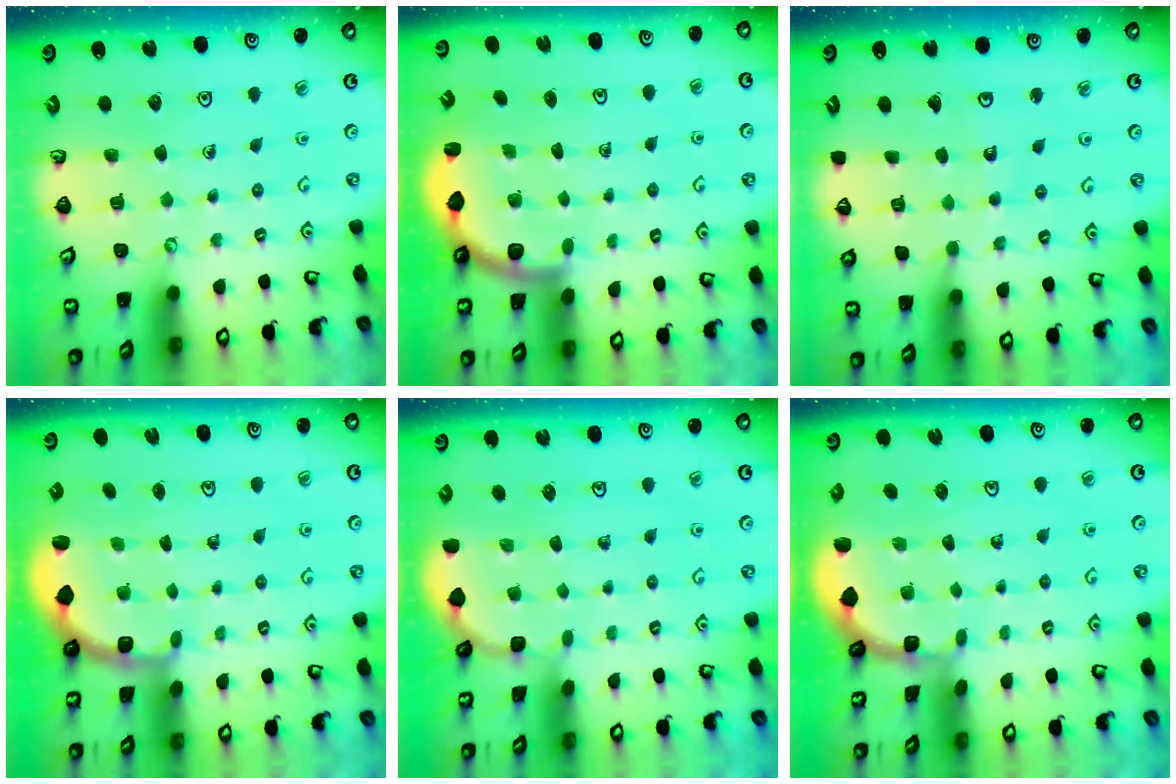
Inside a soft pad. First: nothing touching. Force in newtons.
{"total": 2.5, "press": 2.5, "slide": 0.6}
{"total": 6.8, "press": 6.7, "slide": 0.9}
{"total": 2.3, "press": 2.1, "slide": 1.0}
{"total": 1.3, "press": 1.3, "slide": 0.1}
{"total": 0.8, "press": 0.8, "slide": 0.2}